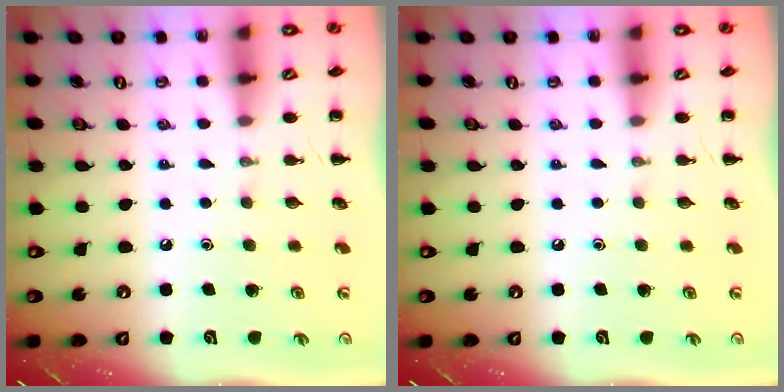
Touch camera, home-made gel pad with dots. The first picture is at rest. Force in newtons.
{"total": 0.0}